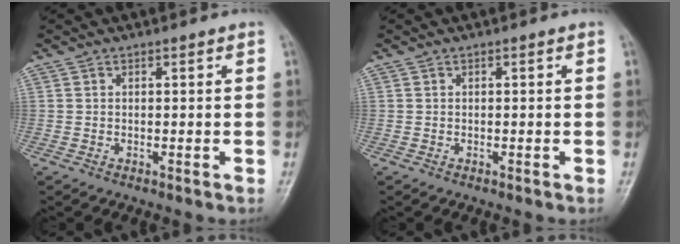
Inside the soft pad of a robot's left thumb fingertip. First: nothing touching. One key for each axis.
{"total": 0.0}